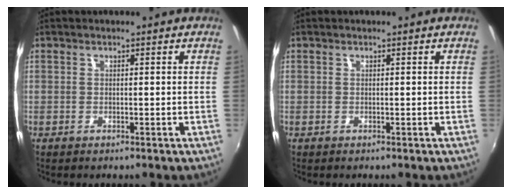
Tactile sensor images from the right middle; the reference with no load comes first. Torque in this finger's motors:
{"motor_torque": [0.00, 0.00, 0.00, 0.00]}